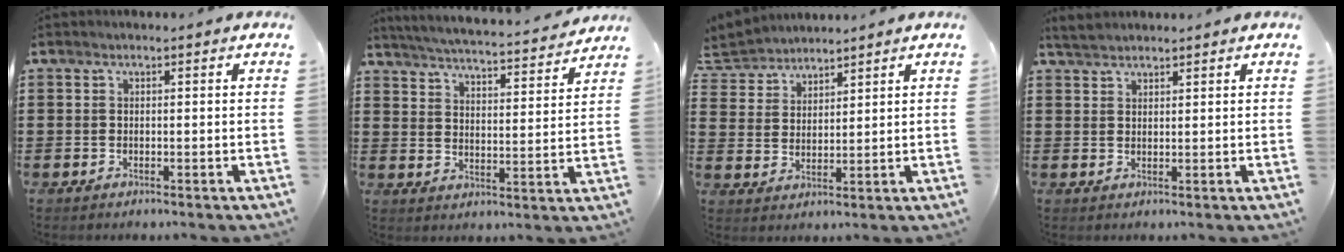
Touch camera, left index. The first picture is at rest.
{"total": 4.2, "force": [4.1, -0.5, 0.9], "torque": [-0.039, -0.038, 0.064]}
{"total": 4.3, "force": [4.0, 1.5, -0.5], "torque": [-0.016, -0.018, 0.073]}
{"total": 2.3, "force": [2.2, 0.6, 0.6], "torque": [-0.019, 0.004, 0.043]}